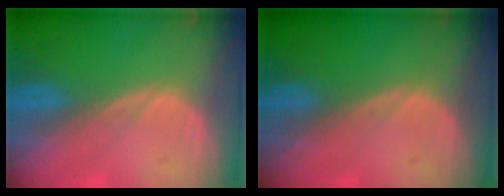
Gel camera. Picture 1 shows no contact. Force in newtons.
{"total": 0.0}